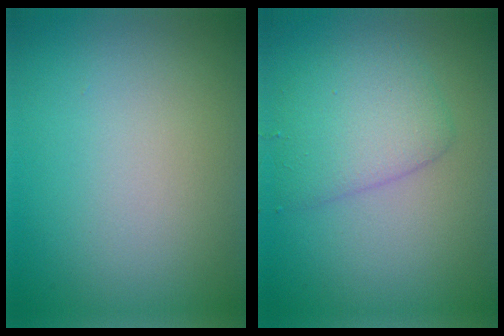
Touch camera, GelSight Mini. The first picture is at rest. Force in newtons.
{"total": 3.8, "press": 3.8, "slide": 0.1}